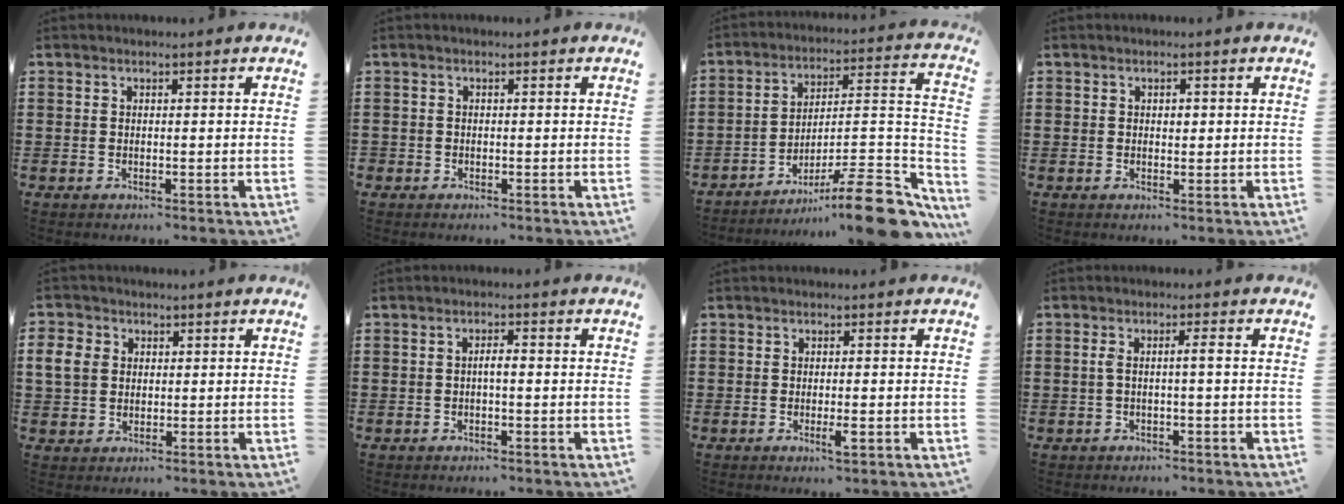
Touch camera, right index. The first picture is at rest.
{"total": 0.7, "force": [-0.4, 0.5, 0.1], "torque": [-0.003, 0.003, -0.012]}
{"total": 19.6, "force": [-9.8, 3.3, 16.7], "torque": [-0.231, 0.017, -0.165]}
{"total": 1.0, "force": [0.3, 0.7, 0.8], "torque": [-0.016, 0.006, 0.003]}
{"total": 4.4, "force": [0.8, 3.8, 2.0], "torque": [-0.067, 0.007, 0.009]}
{"total": 1.7, "force": [-0.3, 0.4, 1.6], "torque": [-0.030, 0.002, -0.006]}
{"total": 2.1, "force": [-0.8, 0.3, 1.9], "torque": [-0.039, -0.005, -0.015]}
{"total": 2.1, "force": [-0.2, 0.0, 2.1], "torque": [-0.042, 0.000, -0.007]}